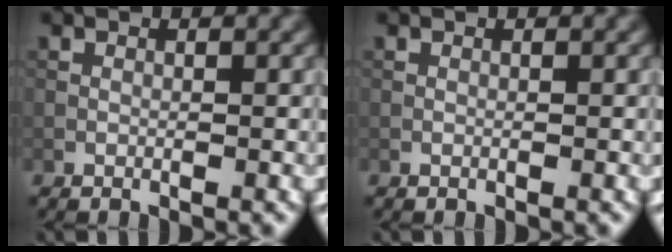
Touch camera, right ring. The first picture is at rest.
{"total": 0.0}